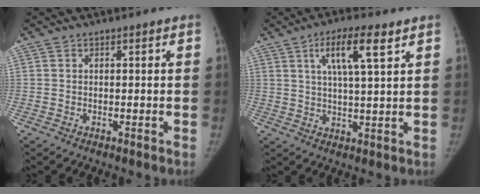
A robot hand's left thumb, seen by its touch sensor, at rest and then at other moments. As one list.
[{"total": 8.9, "force": [4.3, 1.8, 7.6], "torque": [-0.134, -0.012, 0.076]}]